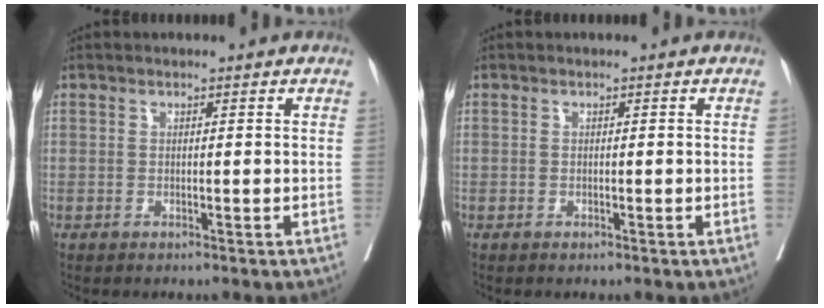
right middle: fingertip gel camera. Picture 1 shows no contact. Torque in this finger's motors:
{"motor_torque": [0.36, -0.35, -0.21, -0.21]}